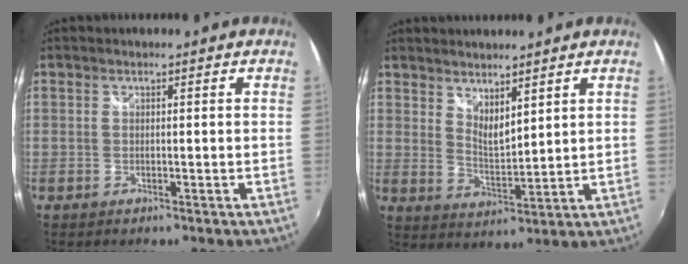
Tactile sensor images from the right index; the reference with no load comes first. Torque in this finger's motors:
{"motor_torque": [-0.08, -0.01, -0.02, 0.01]}